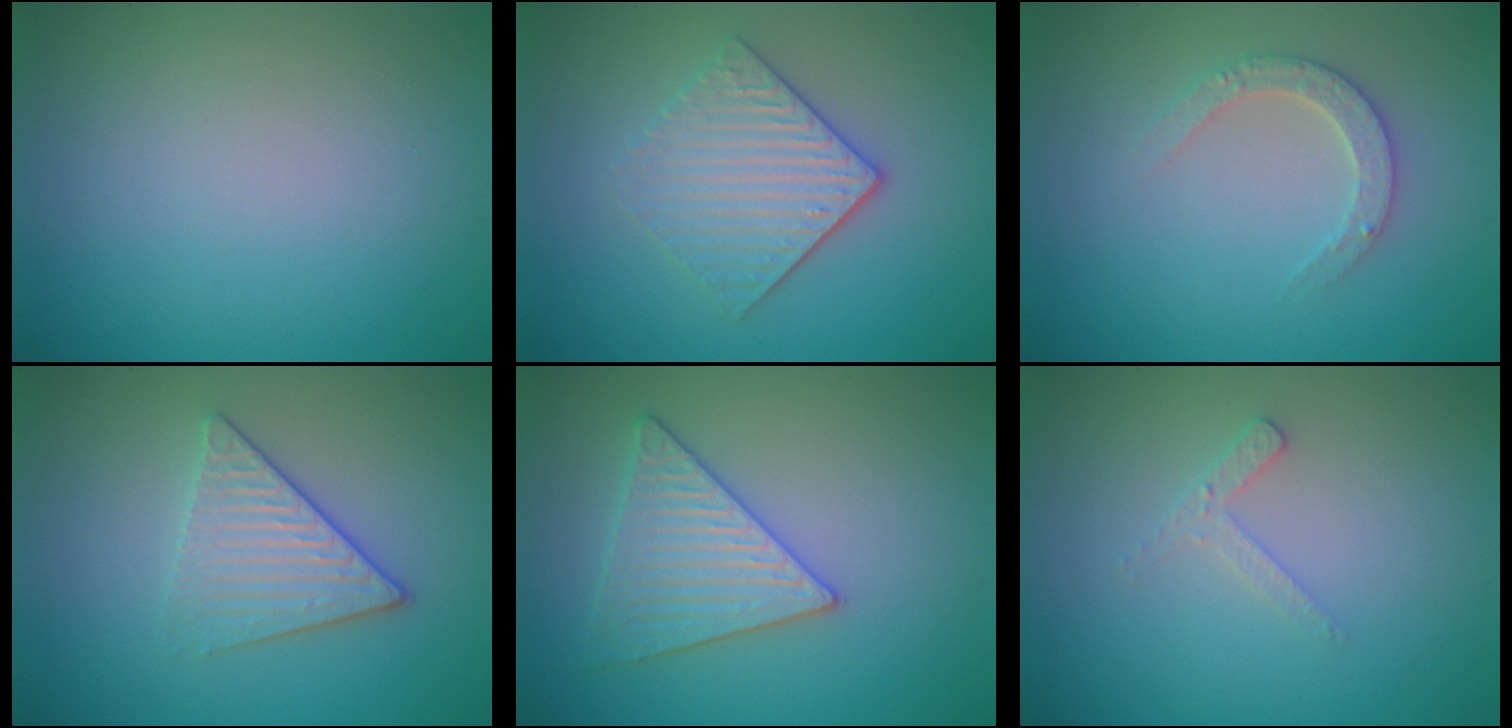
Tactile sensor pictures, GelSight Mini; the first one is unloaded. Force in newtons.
{"total": 3.8, "press": 3.2, "slide": 2.1}
{"total": 2.4, "press": 2.3, "slide": 0.5}
{"total": 3.7, "press": 3.1, "slide": 2.0}
{"total": 3.9, "press": 3.6, "slide": 1.3}
{"total": 1.6, "press": 1.5, "slide": 0.4}